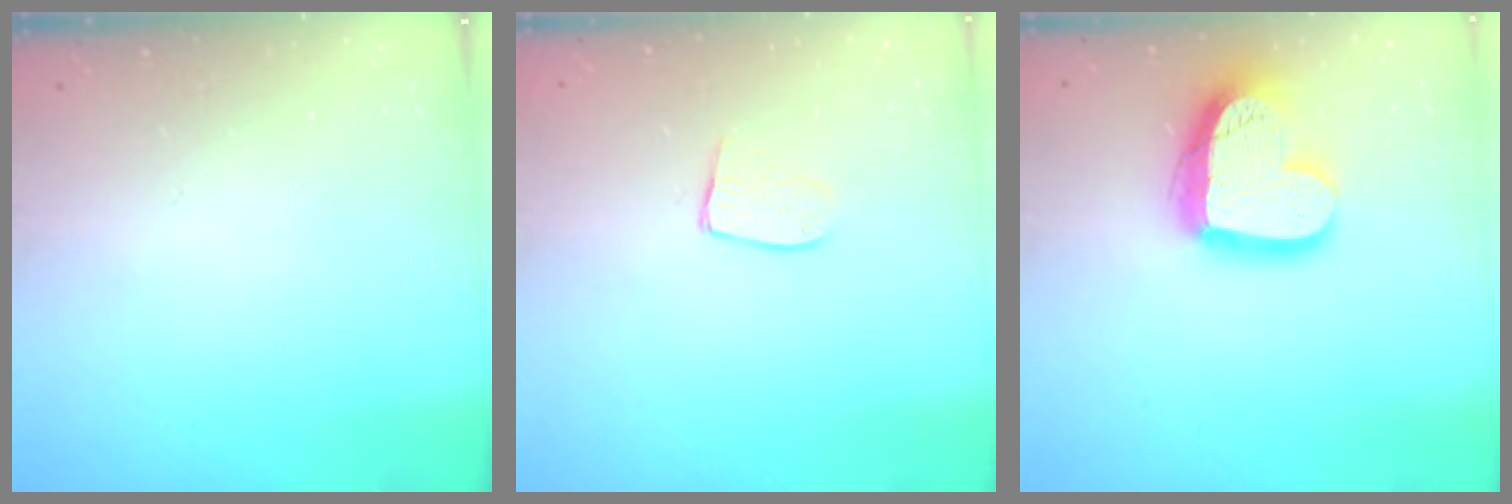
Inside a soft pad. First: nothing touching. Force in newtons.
{"total": 7.9, "press": 7.9, "slide": 0.4}
{"total": 18.8, "press": 18.7, "slide": 1.9}